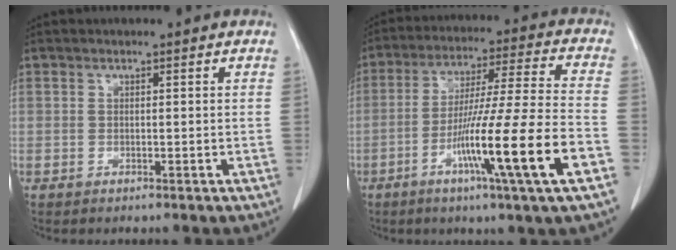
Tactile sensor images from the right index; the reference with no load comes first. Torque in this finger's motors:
{"motor_torque": [1.74, -0.40, 0.88, 0.21]}